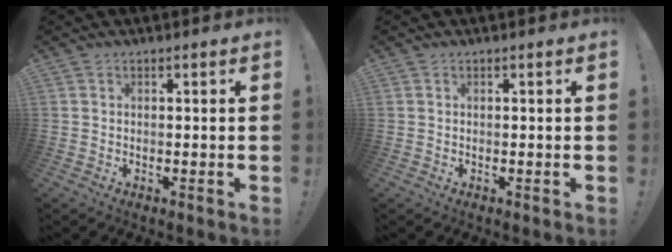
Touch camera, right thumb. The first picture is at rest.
{"total": 0.0}